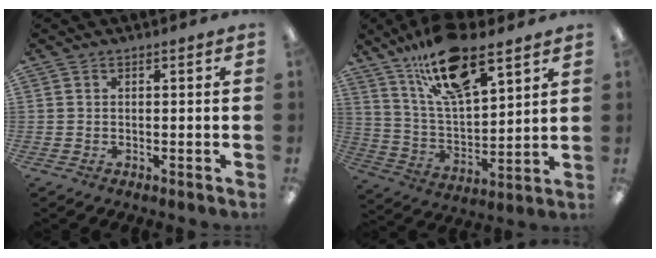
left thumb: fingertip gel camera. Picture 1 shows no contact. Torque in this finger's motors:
{"motor_torque": [0.32, 0.35, 1.28, -1.49, 0.20]}